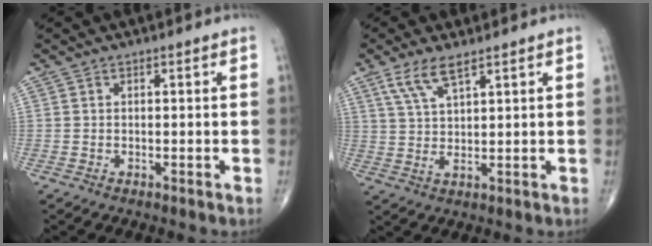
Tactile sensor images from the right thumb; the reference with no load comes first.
{"total": 6.0, "force": [3.7, 1.5, 4.5], "torque": [-0.094, -0.008, 0.079]}